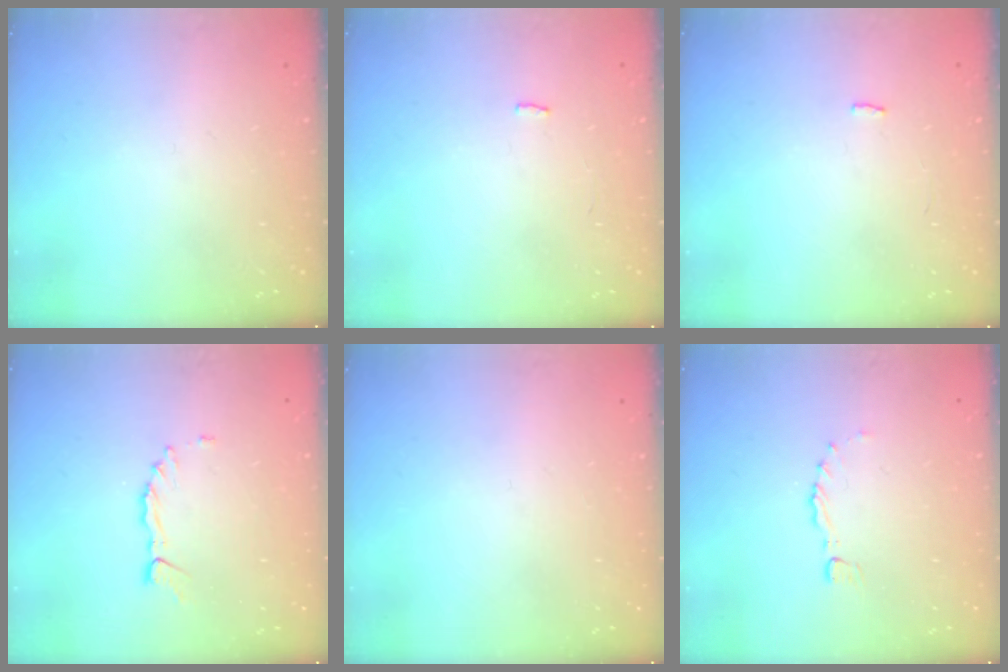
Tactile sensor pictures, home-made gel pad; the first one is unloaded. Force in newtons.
{"total": 2.0, "press": 2.0, "slide": 0.3}
{"total": 2.0, "press": 2.0, "slide": 0.3}
{"total": 1.5, "press": 1.5, "slide": 0.2}
{"total": 0.0}
{"total": 0.0}